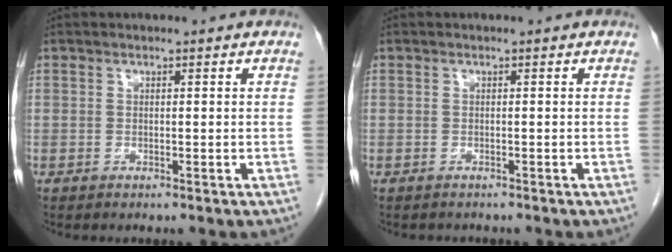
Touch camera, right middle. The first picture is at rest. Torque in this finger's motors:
{"motor_torque": [-0.46, -0.04, -0.15, -0.03]}